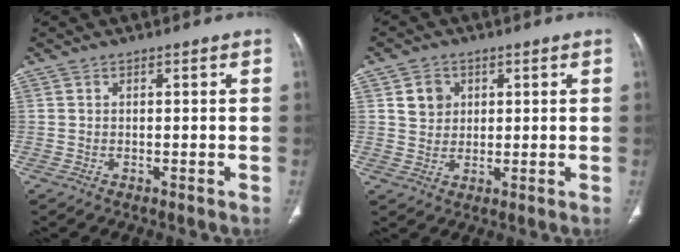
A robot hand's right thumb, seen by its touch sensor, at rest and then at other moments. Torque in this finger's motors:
{"motor_torque": [-0.36, 0.74, 0.21, -0.34, 0.00]}